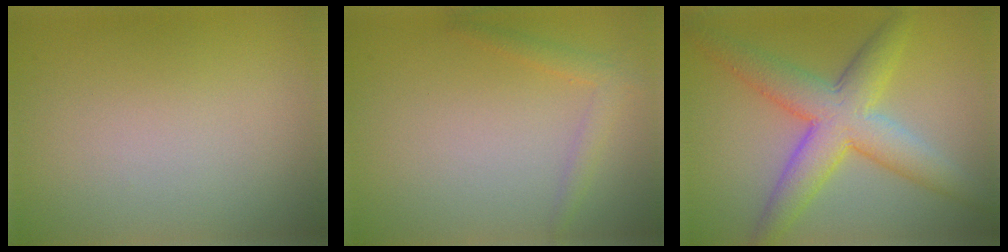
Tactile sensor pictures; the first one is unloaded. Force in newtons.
{"total": 1.6, "press": 1.6, "slide": 0.1}
{"total": 6.8, "press": 6.8, "slide": 0.1}